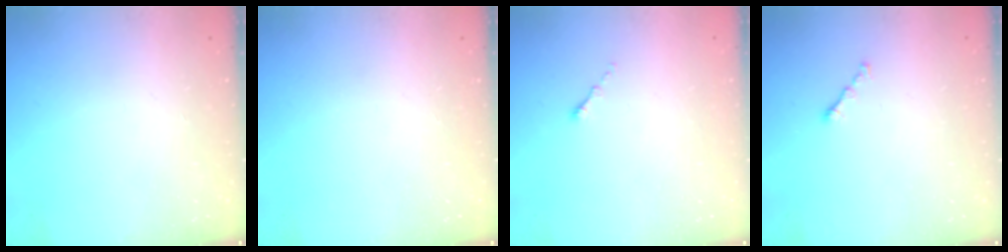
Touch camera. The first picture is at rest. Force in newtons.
{"total": 0.0}
{"total": 0.0}
{"total": 0.8, "press": 0.7, "slide": 0.4}